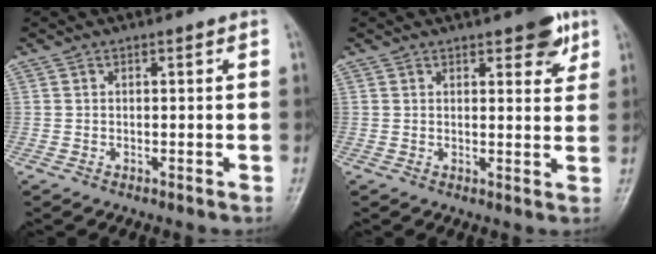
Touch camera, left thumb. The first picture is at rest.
{"total": 6.1, "force": [3.5, 2.4, 4.3], "torque": [-0.035, -0.015, 0.039]}